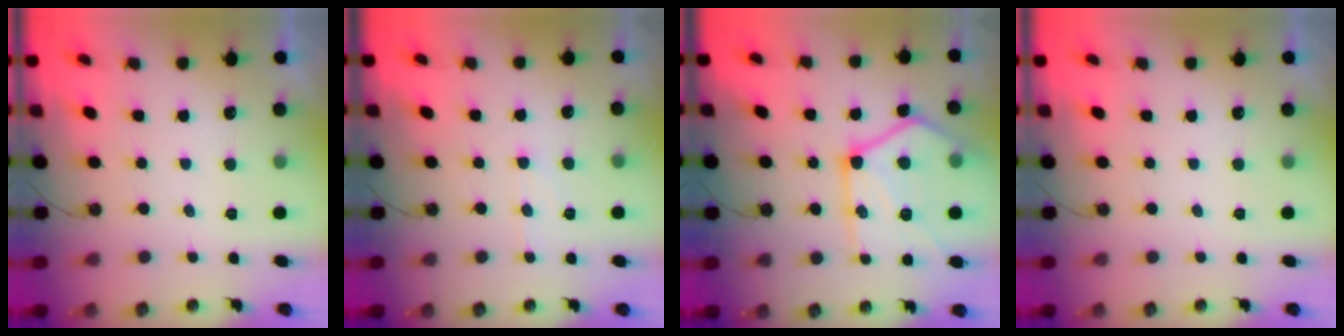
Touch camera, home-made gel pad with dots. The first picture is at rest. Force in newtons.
{"total": 5.0, "press": 5.0, "slide": 0.5}
{"total": 24.2, "press": 24.1, "slide": 1.8}
{"total": 0.0}